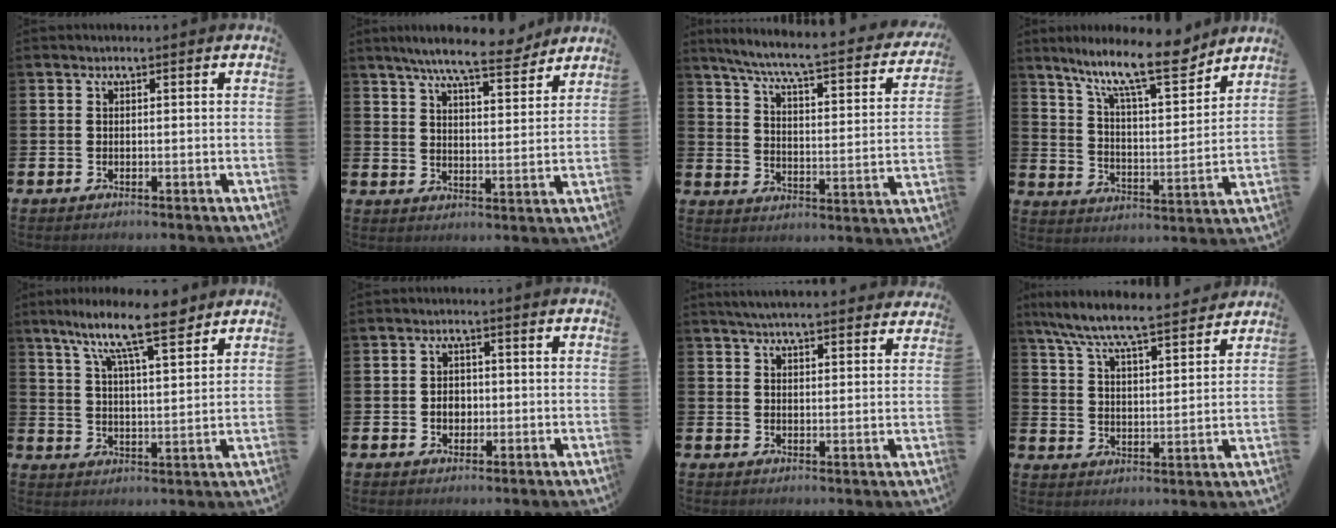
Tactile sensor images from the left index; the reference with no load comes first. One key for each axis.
{"total": 8.6, "fx": 7.8, "fy": 1.0, "fz": 3.6, "tx": -0.067, "ty": -0.040, "tz": 0.135}
{"total": 6.3, "fx": 5.5, "fy": 0.5, "fz": 3.1, "tx": -0.089, "ty": -0.045, "tz": 0.086}
{"total": 13.1, "fx": 10.5, "fy": 2.6, "fz": 7.4, "tx": -0.141, "ty": -0.060, "tz": 0.175}
{"total": 11.3, "fx": 9.0, "fy": 1.9, "fz": 6.6, "tx": -0.126, "ty": -0.038, "tz": 0.153}
{"total": 2.4, "fx": -0.3, "fy": 2.0, "fz": 1.4, "tx": -0.007, "ty": -0.003, "tz": -0.013}
{"total": 4.7, "fx": 4.6, "fy": 0.4, "fz": 1.1, "tx": -0.031, "ty": -0.018, "tz": 0.084}
{"total": 8.0, "fx": 7.6, "fy": 0.6, "fz": 2.7, "tx": -0.086, "ty": -0.048, "tz": 0.133}